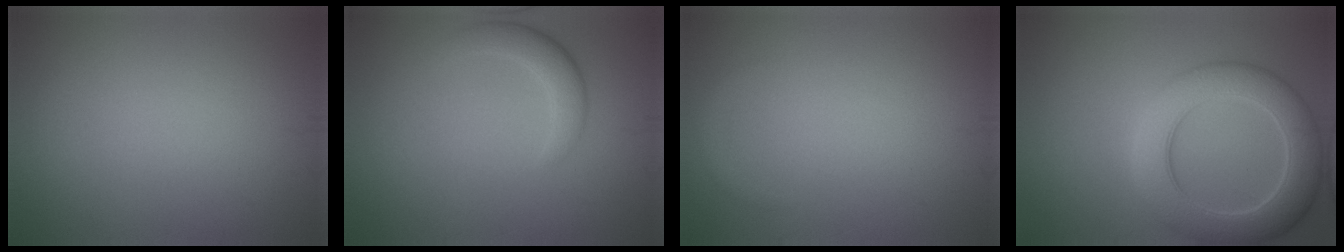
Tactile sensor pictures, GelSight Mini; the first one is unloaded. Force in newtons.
{"total": 2.5, "press": 2.5, "slide": 0.2}
{"total": 0.8, "press": 0.8, "slide": 0.1}
{"total": 7.2, "press": 7.2, "slide": 0.2}